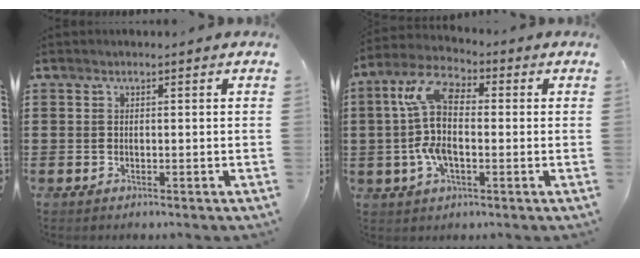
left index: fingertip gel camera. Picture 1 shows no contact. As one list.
[{"total": 10.9, "force": [0.1, 5.4, 9.5], "torque": [-0.219, 0.001, -0.005]}]